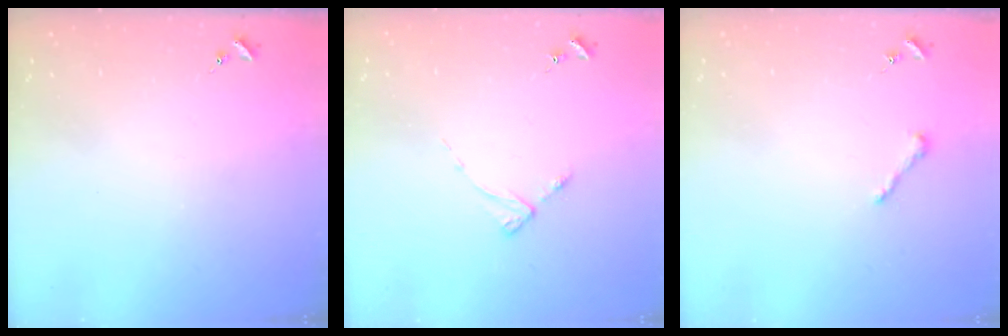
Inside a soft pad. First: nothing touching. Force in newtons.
{"total": 2.9, "press": 2.8, "slide": 0.4}
{"total": 4.3, "press": 4.3, "slide": 0.5}